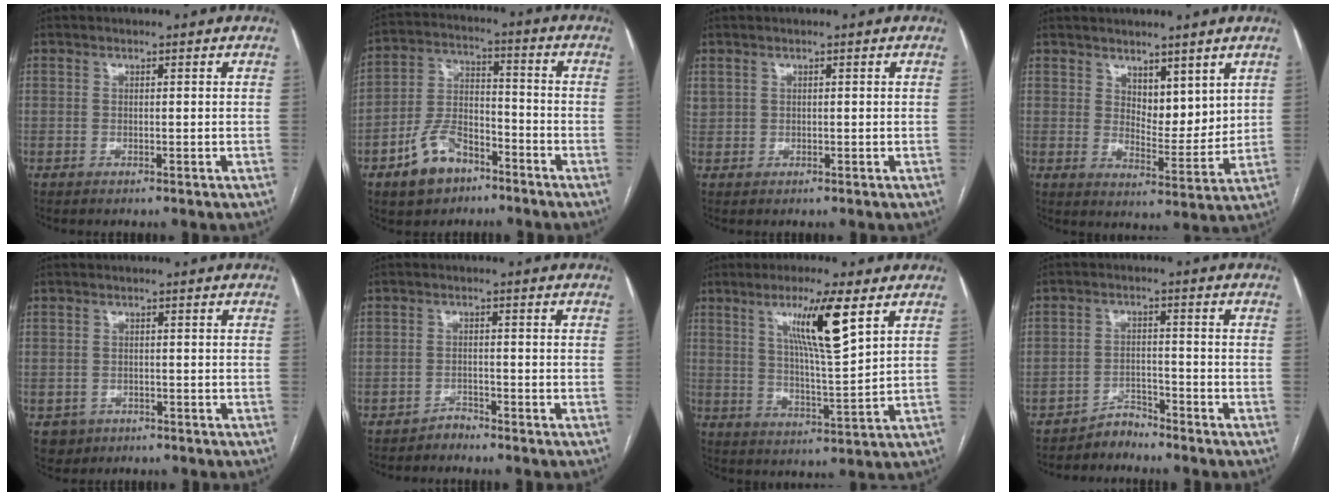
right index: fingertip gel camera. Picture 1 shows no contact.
{"total": 10.0, "force": [-6.0, 5.9, 5.4], "torque": [-0.113, 0.017, -0.103]}
{"total": 1.1, "force": [0.6, 0.8, 0.2], "torque": [-0.001, 0.013, 0.014]}
{"total": 6.5, "force": [4.0, 3.2, 4.0], "torque": [-0.058, -0.013, 0.076]}
{"total": 3.2, "force": [-1.5, 2.8, 0.3], "torque": [-0.001, 0.007, -0.019]}
{"total": 1.6, "force": [-1.5, 0.6, -0.4], "torque": [0.014, 0.000, -0.028]}
{"total": 10.6, "force": [5.1, 0.3, 9.3], "torque": [-0.166, -0.008, 0.090]}
{"total": 3.0, "force": [-2.8, 0.9, -0.6], "torque": [0.018, -0.003, -0.049]}